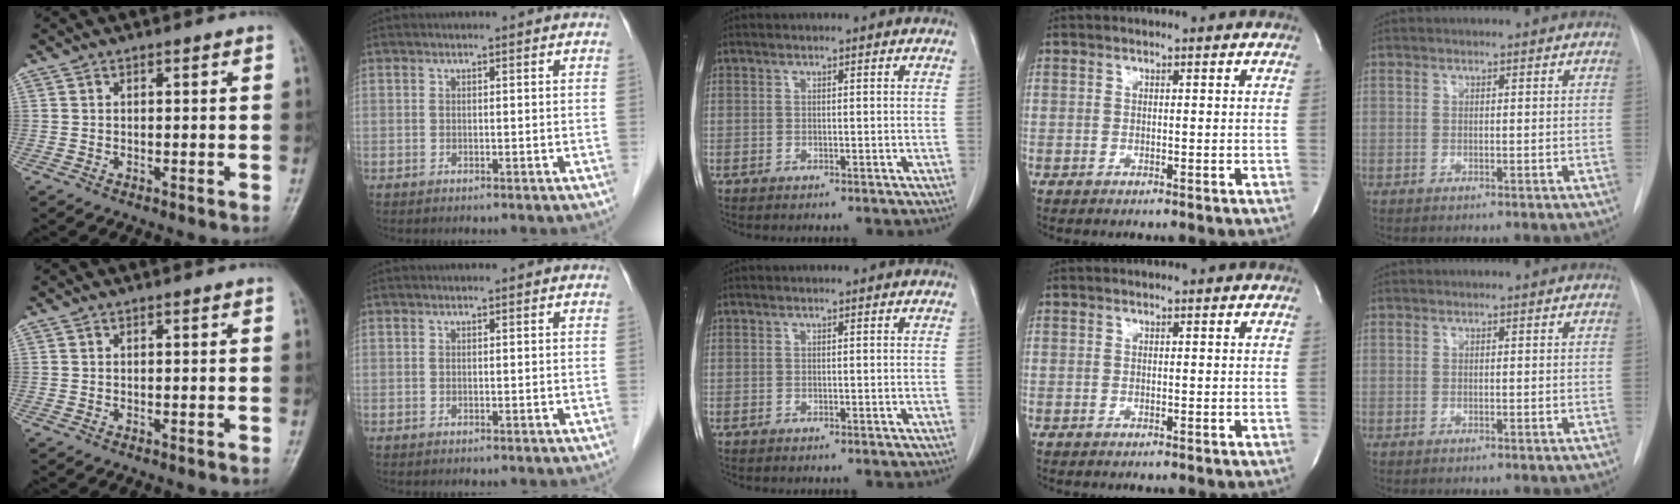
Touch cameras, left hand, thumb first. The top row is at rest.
{}